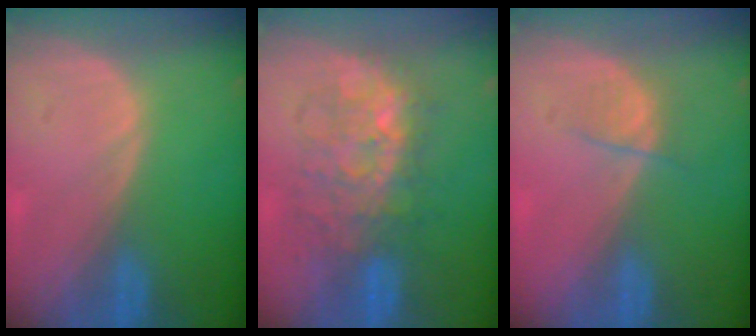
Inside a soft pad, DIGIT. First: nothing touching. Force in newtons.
{"total": 8.7, "press": 8.7, "slide": 0.3}
{"total": 2.5, "press": 2.3, "slide": 0.9}